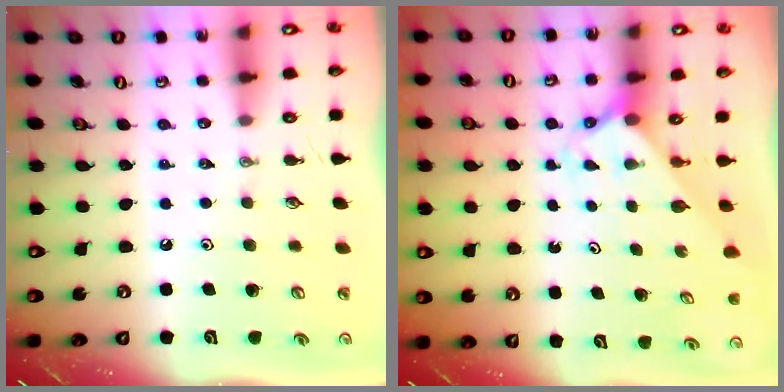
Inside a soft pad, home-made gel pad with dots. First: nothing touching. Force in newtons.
{"total": 2.1, "press": 2.1, "slide": 0.2}